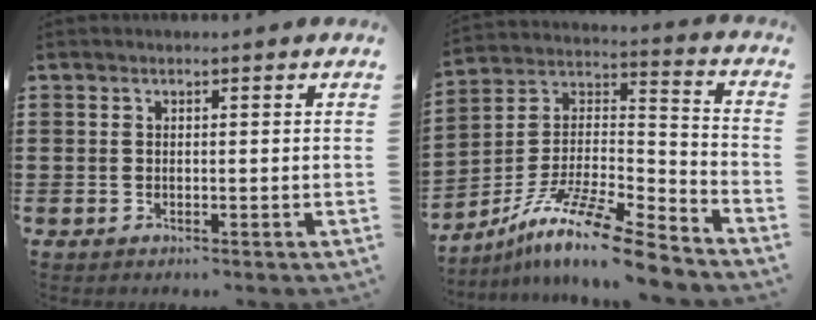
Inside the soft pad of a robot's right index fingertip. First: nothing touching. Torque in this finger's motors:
{"motor_torque": [0.90, 1.06, 0.05, 0.01]}